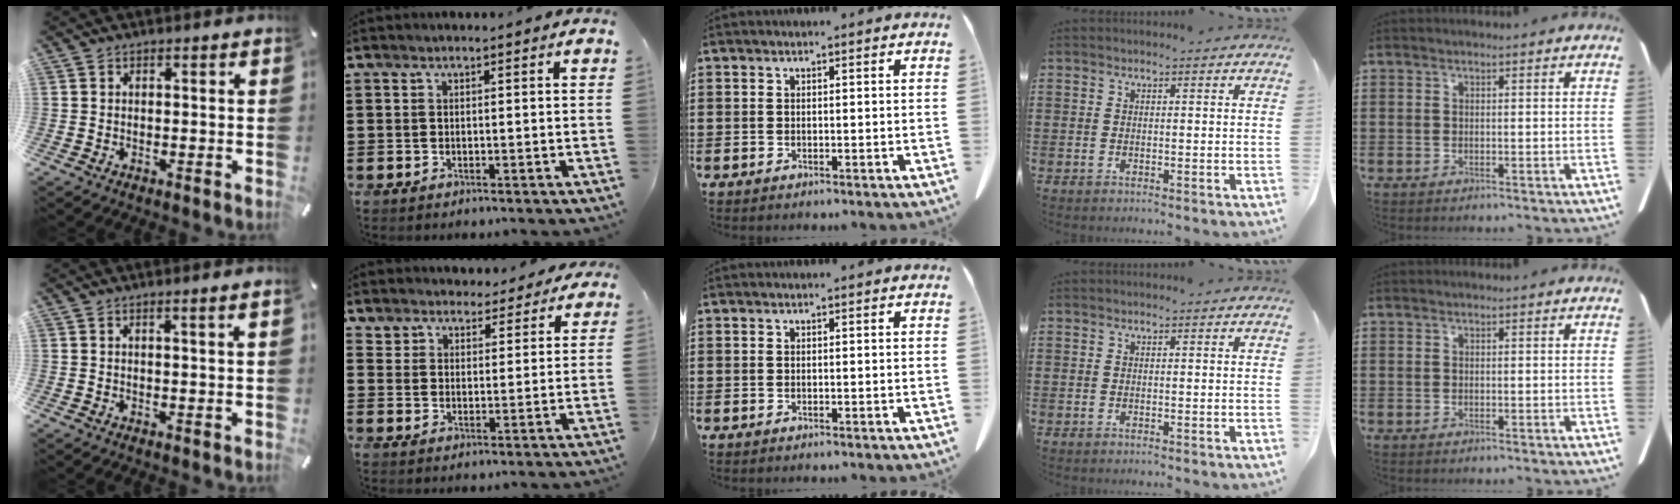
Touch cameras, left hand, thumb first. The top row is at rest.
{"thumb": {"total": 1.3, "force": [0.5, -0.2, 1.2], "torque": [-0.021, -0.003, 0.009]}, "index": {"total": 4.9, "force": [4.7, 1.3, -0.1], "torque": [-0.021, -0.018, 0.088]}}